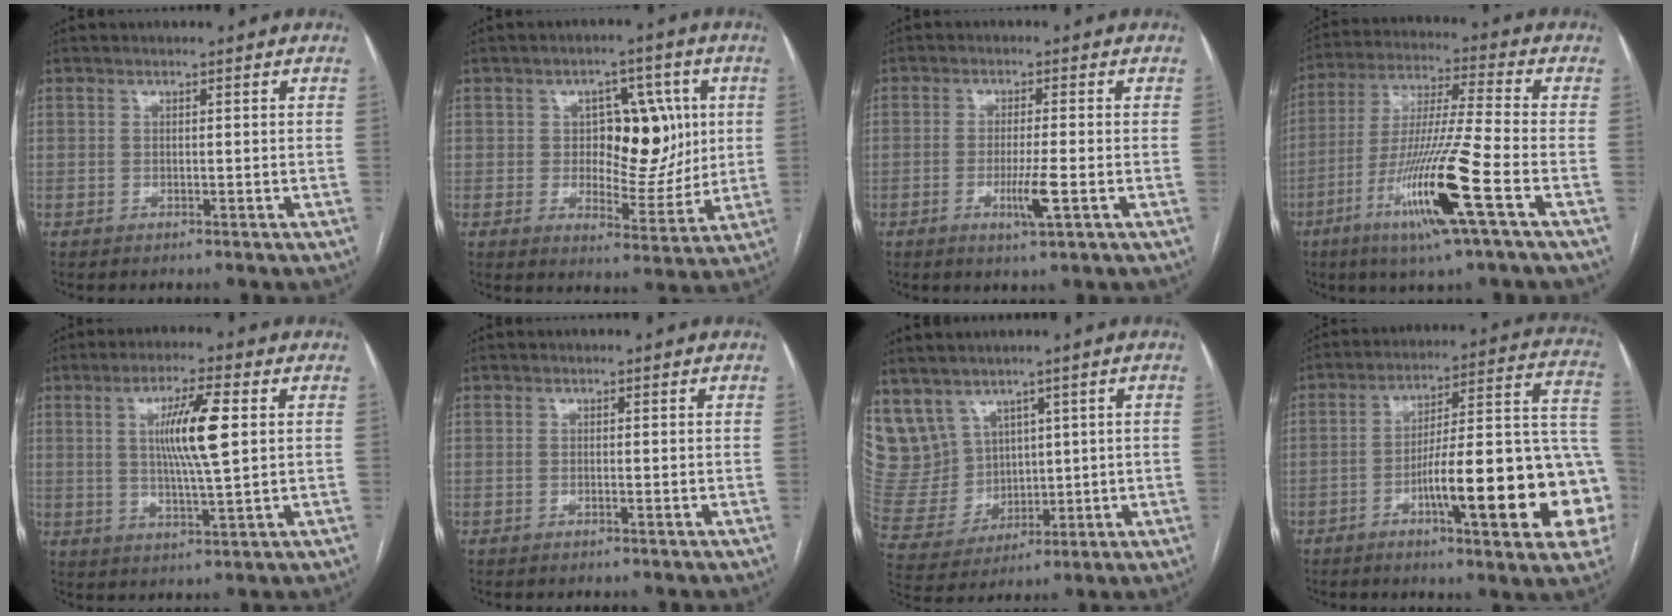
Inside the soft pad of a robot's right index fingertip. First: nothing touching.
{"total": 11.0, "force": [1.8, 6.0, 9.0], "torque": [-0.115, 0.016, 0.036]}
{"total": 4.6, "force": [-1.4, -0.1, 4.4], "torque": [-0.085, -0.010, -0.022]}
{"total": 15.9, "force": [-6.5, -0.7, 14.5], "torque": [-0.296, -0.019, -0.121]}
{"total": 9.2, "force": [1.9, 0.4, 9.0], "torque": [-0.164, -0.002, 0.034]}
{"total": 0.0}
{"total": 11.1, "force": [6.2, 8.9, 2.4], "torque": [-0.078, 0.048, 0.158]}
{"total": 22.4, "force": [-6.6, 3.1, 21.2], "torque": [-0.221, 0.024, -0.085]}